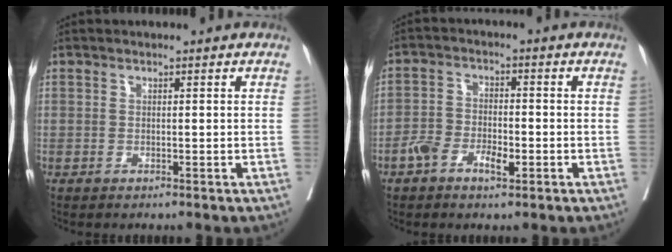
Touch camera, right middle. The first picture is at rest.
{"total": 5.0, "force": [-2.5, 2.3, 3.6], "torque": [-0.072, 0.012, -0.045]}